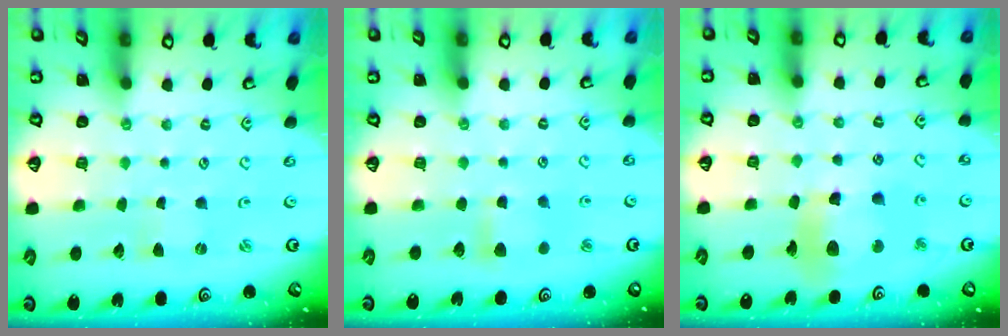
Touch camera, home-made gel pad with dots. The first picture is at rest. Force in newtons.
{"total": 5.2, "press": 5.2, "slide": 0.6}
{"total": 12.7, "press": 12.7, "slide": 1.4}